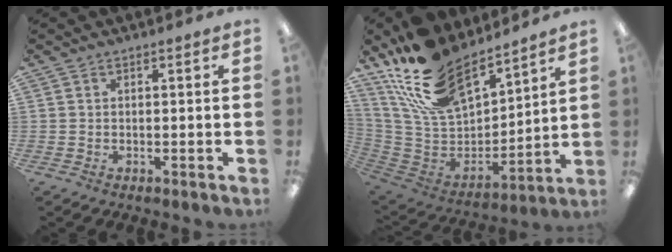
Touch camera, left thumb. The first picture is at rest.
{"total": 21.8, "force": [16.7, 9.8, 10.0], "torque": [-0.215, -0.101, 0.306]}